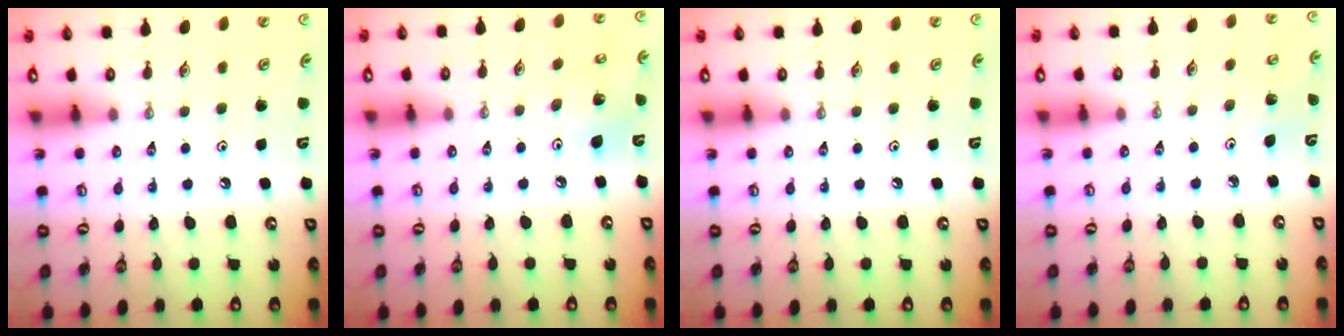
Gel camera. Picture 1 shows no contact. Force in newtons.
{"total": 7.9, "press": 7.8, "slide": 1.5}
{"total": 0.0}
{"total": 1.4, "press": 1.4, "slide": 0.1}